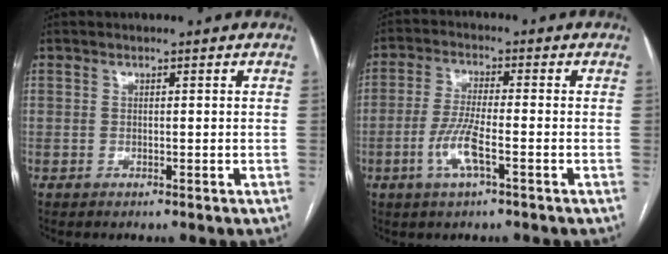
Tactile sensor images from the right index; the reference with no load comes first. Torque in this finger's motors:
{"motor_torque": [1.09, -0.29, 0.60, 0.16]}